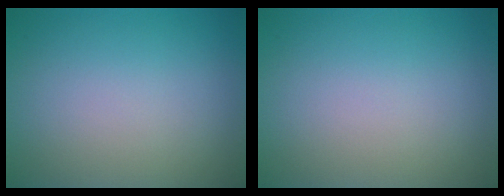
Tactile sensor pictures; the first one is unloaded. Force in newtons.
{"total": 0.0}